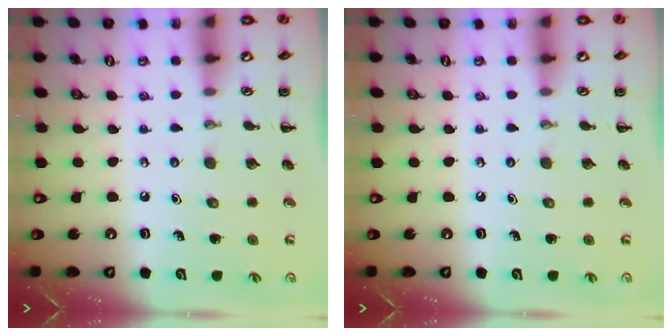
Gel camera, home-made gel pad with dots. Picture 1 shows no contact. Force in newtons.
{"total": 0.0}